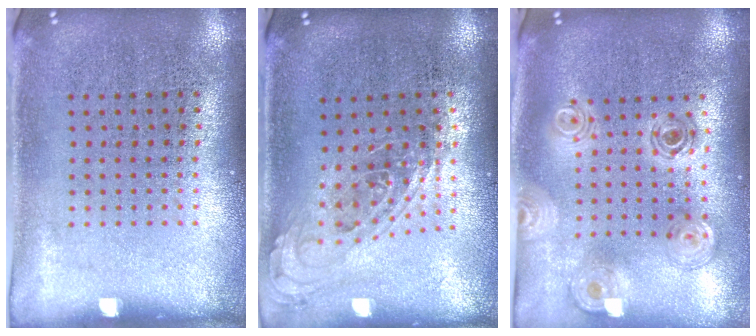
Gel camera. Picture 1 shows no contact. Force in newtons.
{"total": 0.8, "press": 0.7, "slide": 0.3}
{"total": 1.3, "press": 1.2, "slide": 0.5}